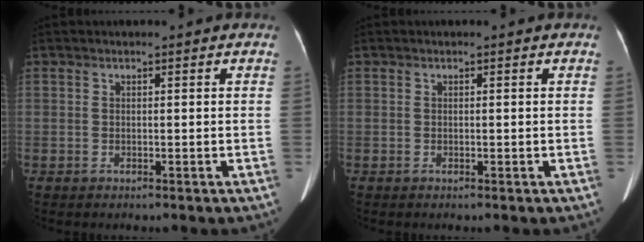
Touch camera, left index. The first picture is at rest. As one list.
[{"total": 0.0}]